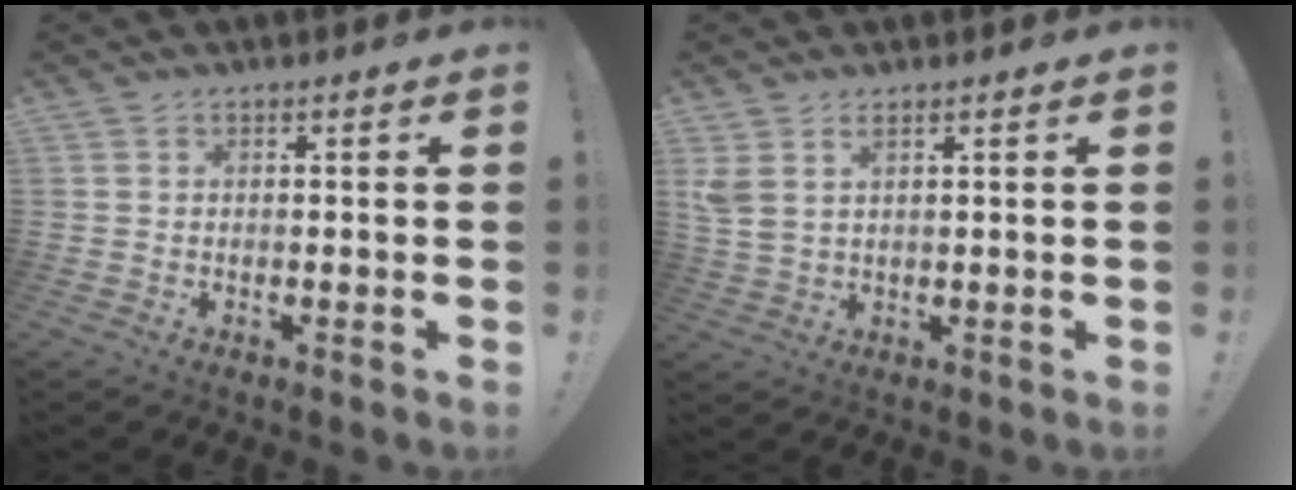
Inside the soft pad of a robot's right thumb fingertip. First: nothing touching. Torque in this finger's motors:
{"motor_torque": [0.36, 0.47, 0.34, 0.11, 0.01]}